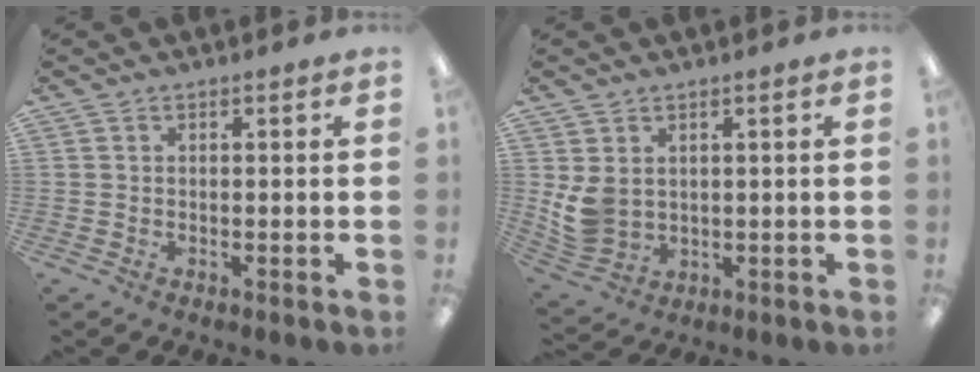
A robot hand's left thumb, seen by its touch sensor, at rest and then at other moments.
{"total": 6.4, "force": [1.9, 4.9, 3.6], "torque": [-0.082, -0.010, 0.039]}